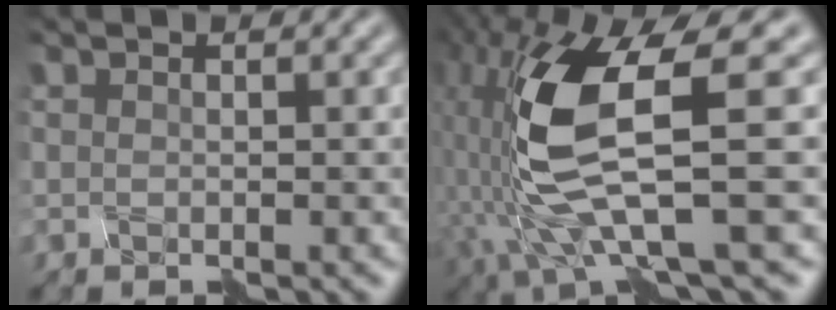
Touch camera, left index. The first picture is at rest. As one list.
[{"total": 11.4, "force": [-1.3, 2.9, 11.0], "torque": [-0.233, -0.009, -0.023]}]